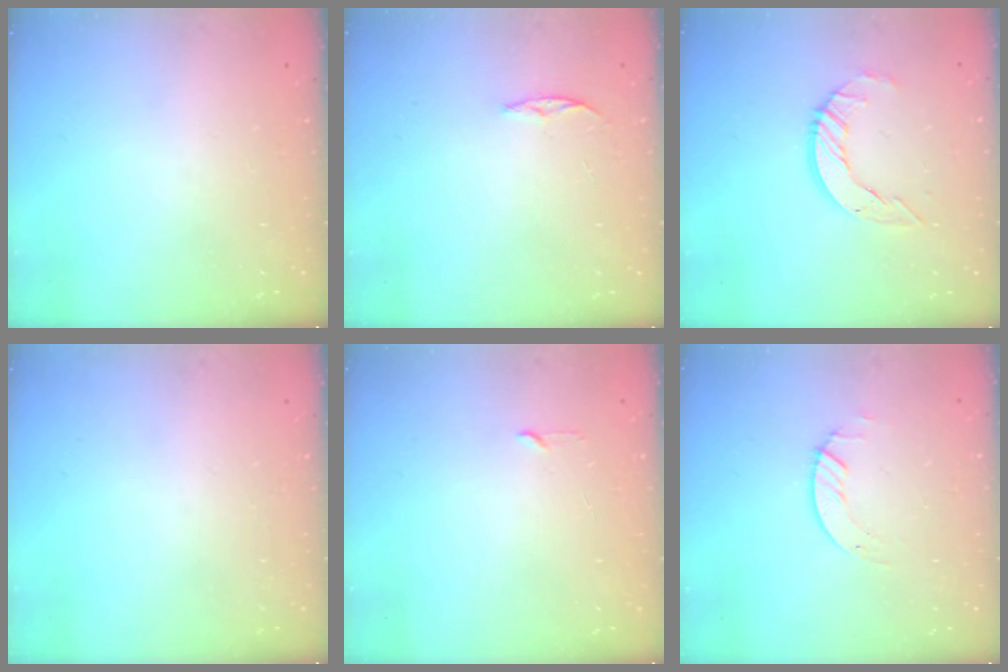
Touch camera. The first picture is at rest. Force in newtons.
{"total": 3.3, "press": 3.3, "slide": 0.4}
{"total": 8.3, "press": 8.3, "slide": 0.7}
{"total": 0.0}
{"total": 2.3, "press": 2.2, "slide": 0.3}
{"total": 1.3, "press": 1.2, "slide": 0.1}